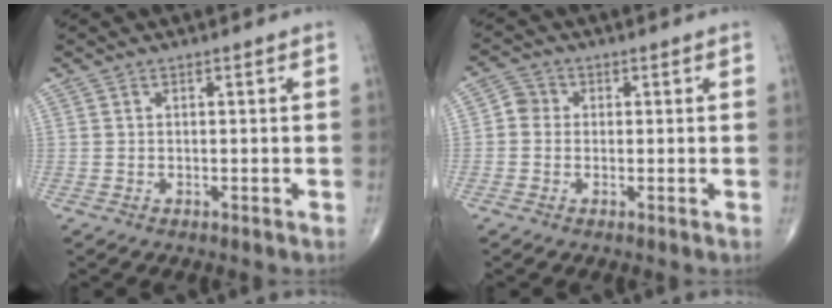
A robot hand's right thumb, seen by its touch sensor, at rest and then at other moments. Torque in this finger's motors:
{"motor_torque": [-0.23, 0.29, 0.12, -0.08, 0.00]}